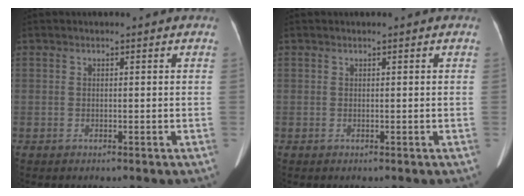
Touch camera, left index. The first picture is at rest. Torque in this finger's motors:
{"motor_torque": [0.04, 0.08, 0.00, 0.01]}